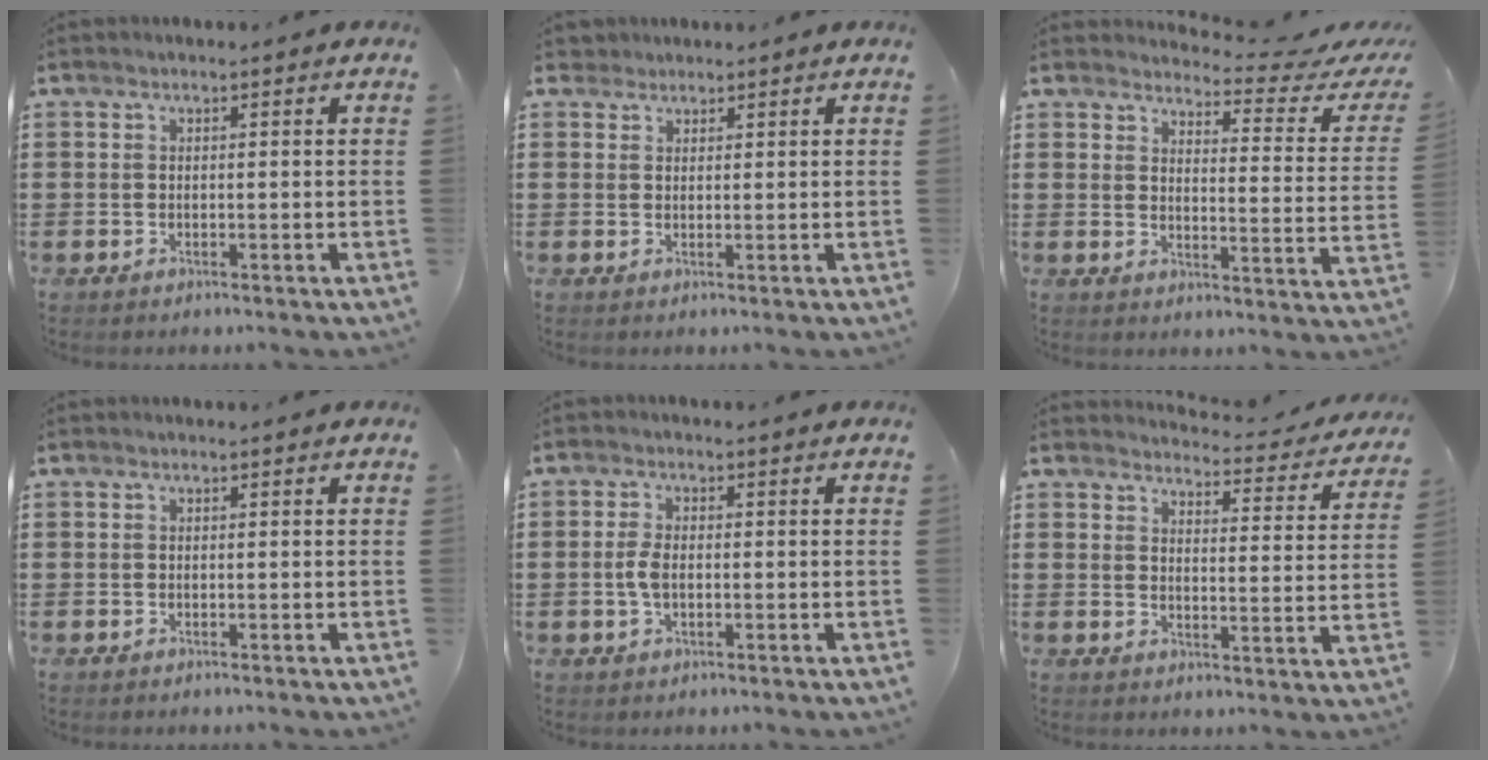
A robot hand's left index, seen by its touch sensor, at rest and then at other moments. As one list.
[{"total": 2.0, "force": [1.7, 1.0, 0.1], "torque": [-0.009, 0.006, 0.034]}, {"total": 4.3, "force": [3.8, 0.4, 1.9], "torque": [-0.043, -0.030, 0.057]}, {"total": 0.0}, {"total": 3.1, "force": [-0.2, 1.5, 2.7], "torque": [-0.068, -0.004, -0.008]}, {"total": 3.7, "force": [3.6, 0.2, 0.6], "torque": [-0.025, -0.030, 0.058]}]